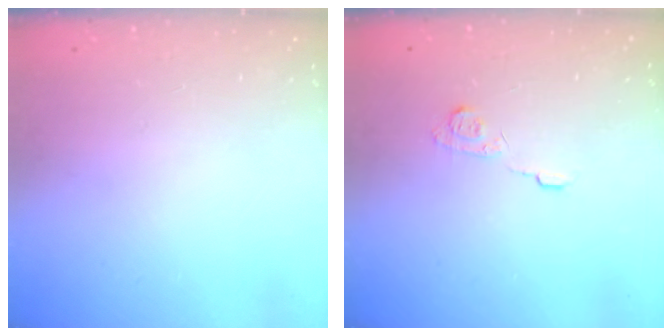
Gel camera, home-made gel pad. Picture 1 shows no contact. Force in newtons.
{"total": 6.2, "press": 6.2, "slide": 0.5}